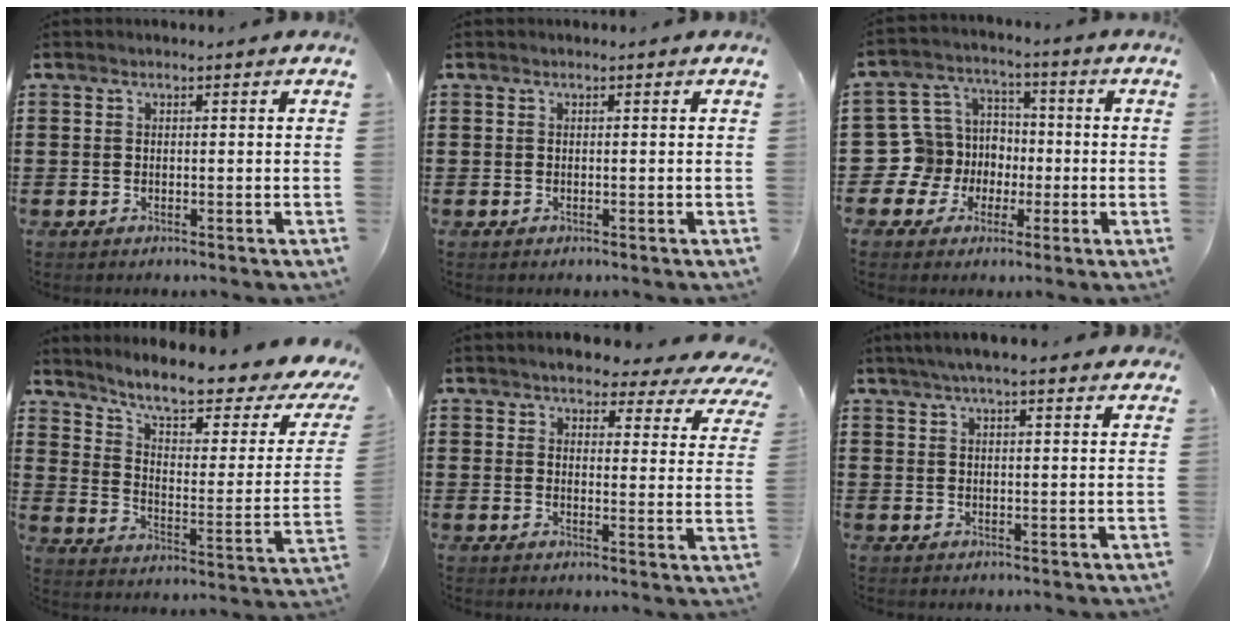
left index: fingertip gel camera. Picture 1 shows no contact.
{"total": 0.0}
{"total": 9.7, "force": [-1.8, 9.3, 2.2], "torque": [-0.111, 0.006, -0.035]}
{"total": 8.6, "force": [7.1, 0.8, 4.7], "torque": [-0.105, -0.055, 0.117]}
{"total": 4.4, "force": [4.1, 0.8, 1.5], "torque": [-0.041, -0.023, 0.067]}
{"total": 4.0, "force": [3.2, 0.8, 2.4], "torque": [-0.054, 0.005, 0.056]}